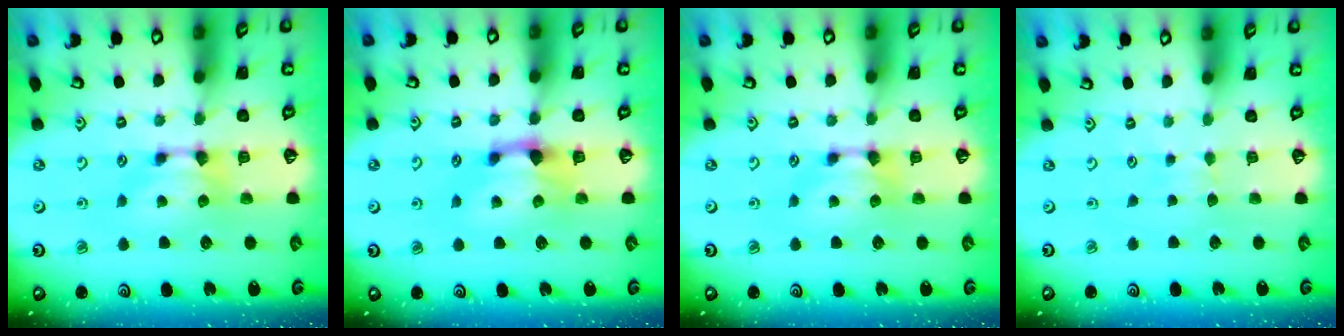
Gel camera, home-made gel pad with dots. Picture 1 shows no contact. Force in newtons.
{"total": 1.6, "press": 1.0, "slide": 1.3}
{"total": 0.0}
{"total": 2.7, "press": 2.7, "slide": 0.4}